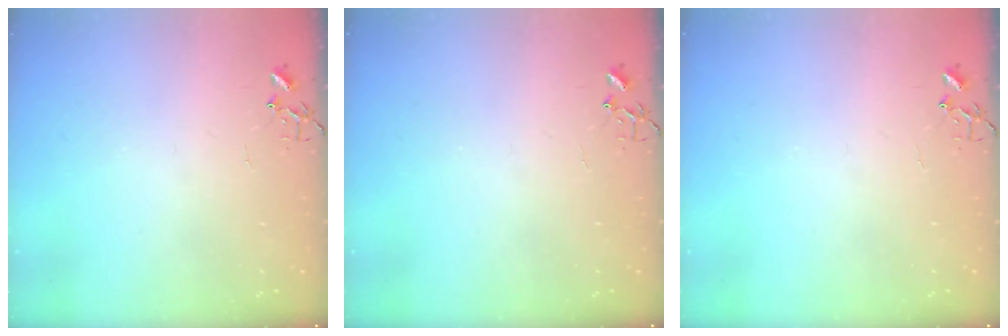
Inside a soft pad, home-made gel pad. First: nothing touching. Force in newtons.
{"total": 0.0}
{"total": 0.0}